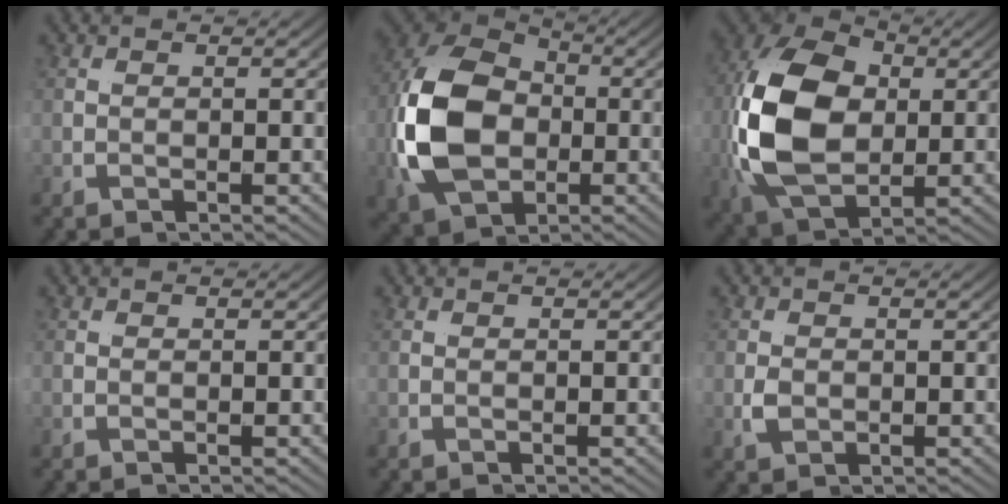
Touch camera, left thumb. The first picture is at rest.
{"total": 16.1, "force": [-0.3, 10.6, 12.1], "torque": [-0.273, -0.034, 0.014]}
{"total": 16.4, "force": [0.1, 10.7, 12.5], "torque": [-0.289, -0.037, 0.021]}
{"total": 0.0}
{"total": 0.0}
{"total": 1.1, "force": [0.2, 1.0, 0.5], "torque": [-0.010, -0.005, 0.009]}